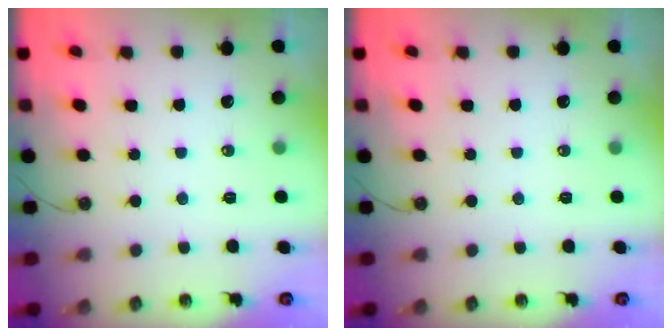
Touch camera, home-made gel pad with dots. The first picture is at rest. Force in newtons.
{"total": 0.0}